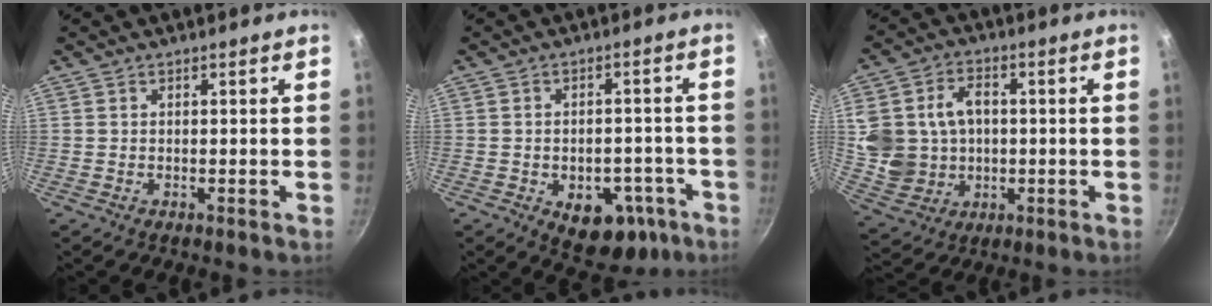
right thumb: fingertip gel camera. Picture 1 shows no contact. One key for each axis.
{"total": 11.1, "fx": -5.2, "fy": 6.9, "fz": 7.0, "tx": -0.067, "ty": 0.030, "tz": -0.062}
{"total": 13.6, "fx": 1.1, "fy": 11.1, "fz": 7.8, "tx": -0.130, "ty": 0.013, "tz": 0.036}